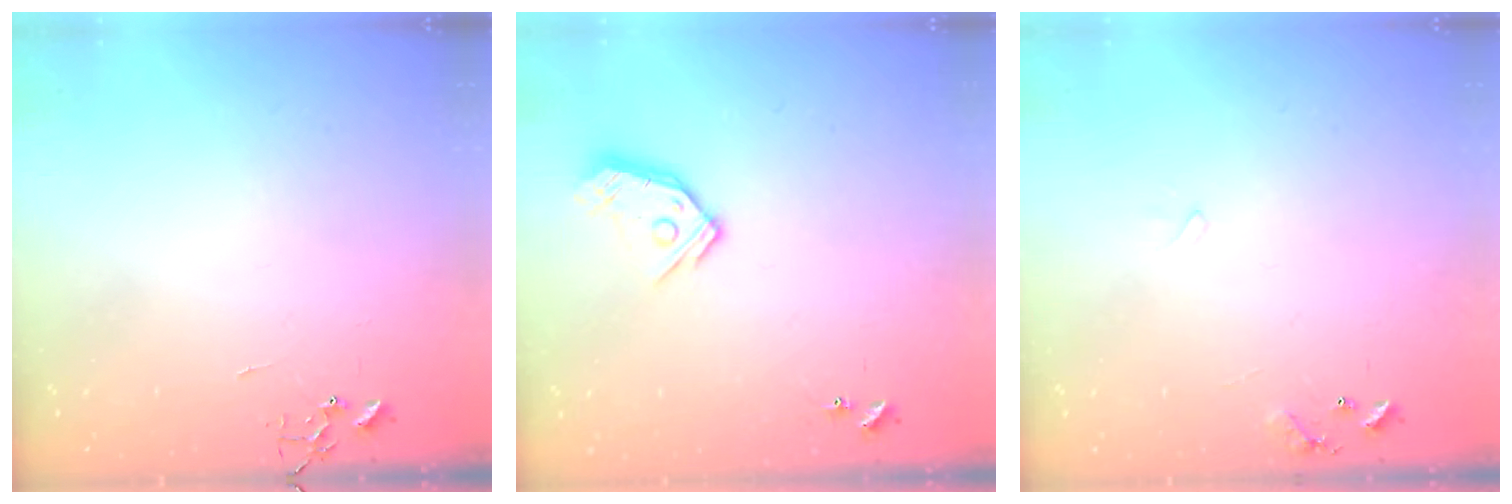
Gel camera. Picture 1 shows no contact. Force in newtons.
{"total": 9.9, "press": 9.9, "slide": 0.8}
{"total": 6.1, "press": 6.1, "slide": 0.5}